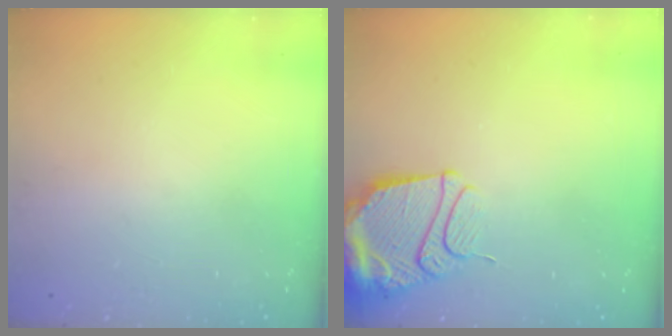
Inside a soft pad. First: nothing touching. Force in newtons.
{"total": 13.8, "press": 13.7, "slide": 1.4}